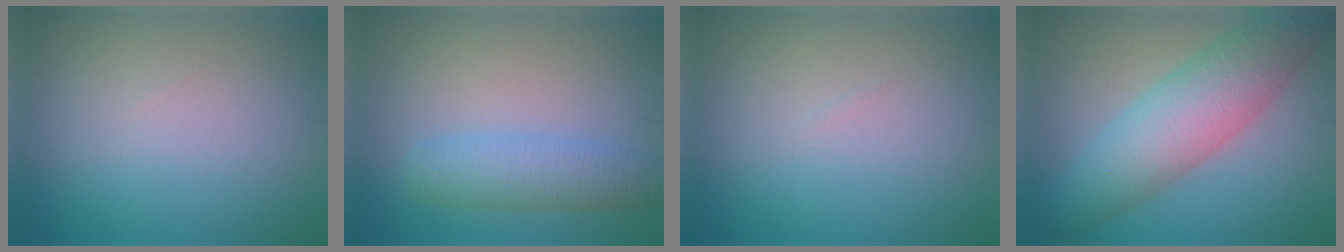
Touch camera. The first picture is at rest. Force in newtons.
{"total": 3.9, "press": 3.9, "slide": 0.2}
{"total": 0.0}
{"total": 7.1, "press": 7.0, "slide": 0.3}